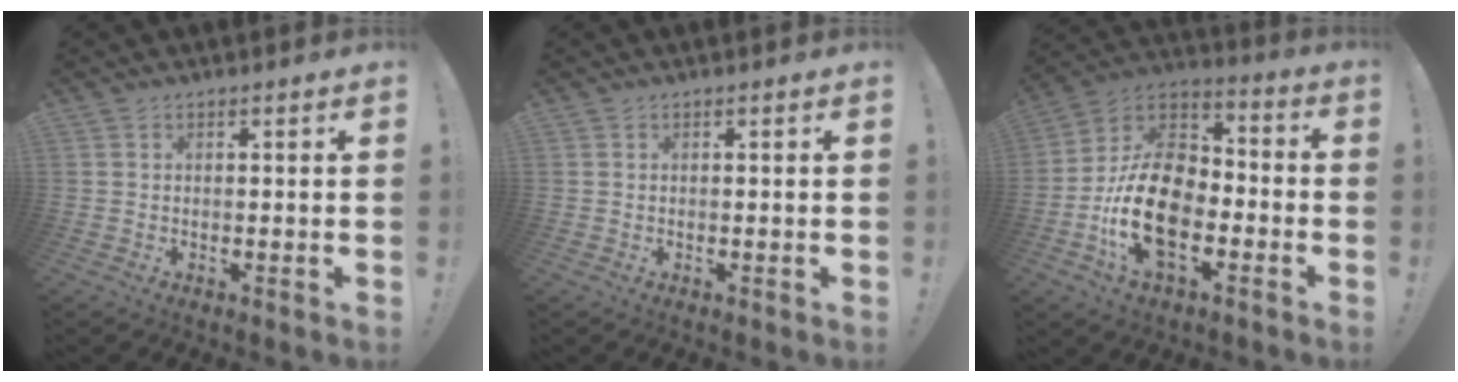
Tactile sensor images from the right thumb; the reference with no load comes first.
{"total": 0.0}
{"total": 20.9, "force": [-6.4, 13.1, 14.9], "torque": [-0.278, 0.036, -0.103]}